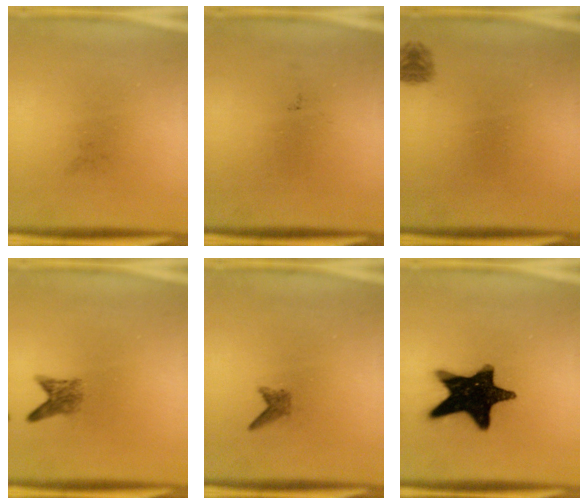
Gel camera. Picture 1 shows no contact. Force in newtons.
{"total": 0.0}
{"total": 1.4}
{"total": 2.3}
{"total": 1.2}
{"total": 17.9}